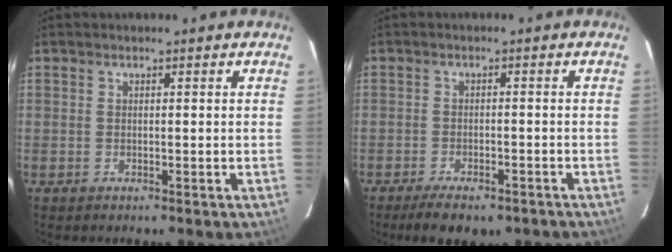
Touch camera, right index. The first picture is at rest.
{"total": 8.2, "force": [-6.2, 2.9, 4.4], "torque": [-0.097, -0.013, -0.087]}